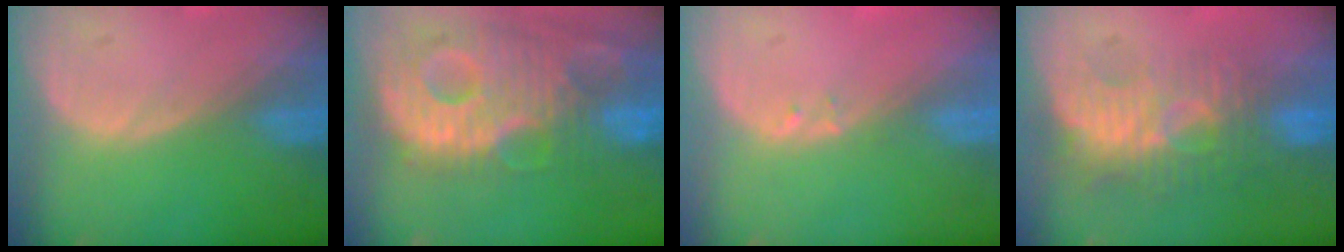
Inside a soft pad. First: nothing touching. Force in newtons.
{"total": 13.8, "press": 12.0, "slide": 6.9}
{"total": 0.6, "press": 0.6, "slide": 0.2}
{"total": 9.3, "press": 8.5, "slide": 3.8}